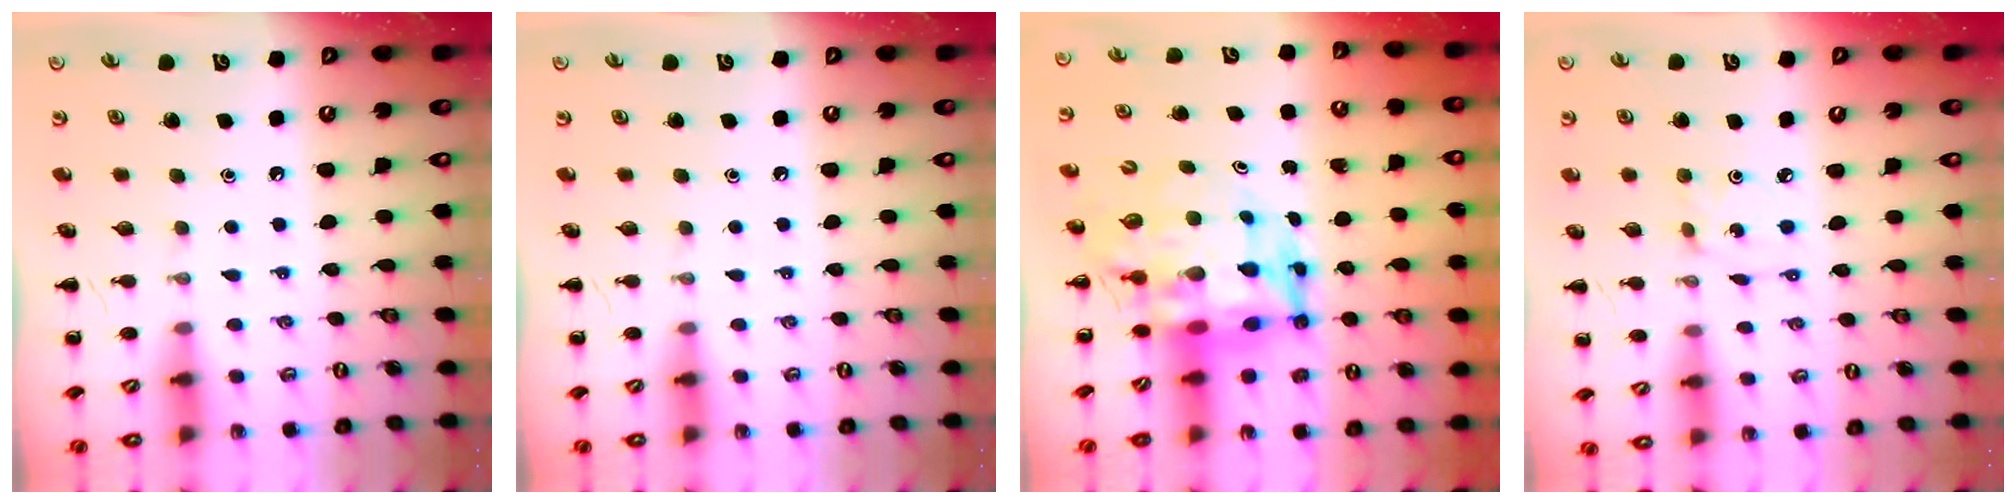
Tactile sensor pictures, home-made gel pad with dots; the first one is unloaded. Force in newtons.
{"total": 0.0}
{"total": 8.6, "press": 8.1, "slide": 2.7}
{"total": 1.5, "press": 1.4, "slide": 0.5}